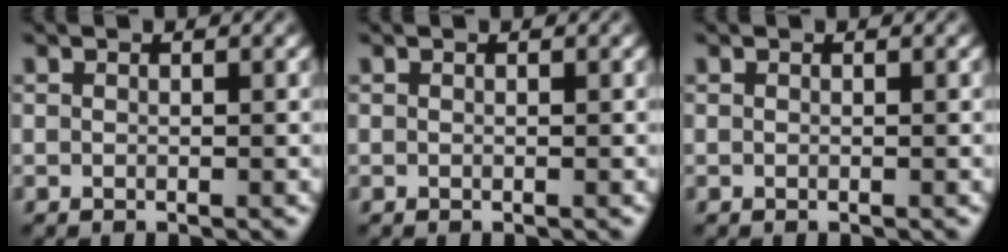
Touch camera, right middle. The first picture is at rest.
{"total": 0.0}
{"total": 0.0}